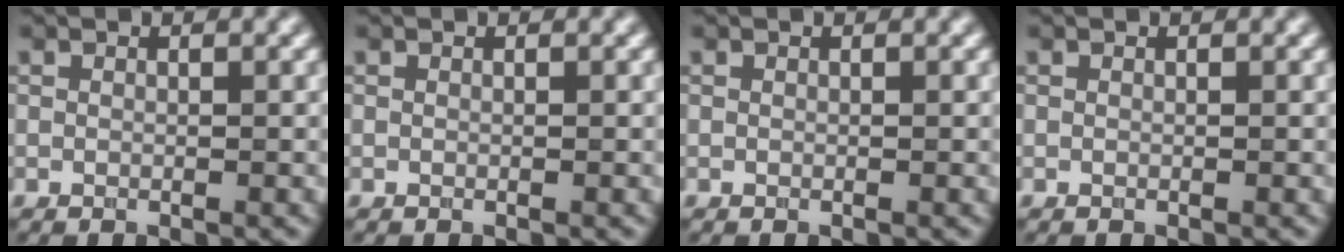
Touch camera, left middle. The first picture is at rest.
{"total": 0.0}
{"total": 0.0}
{"total": 0.0}